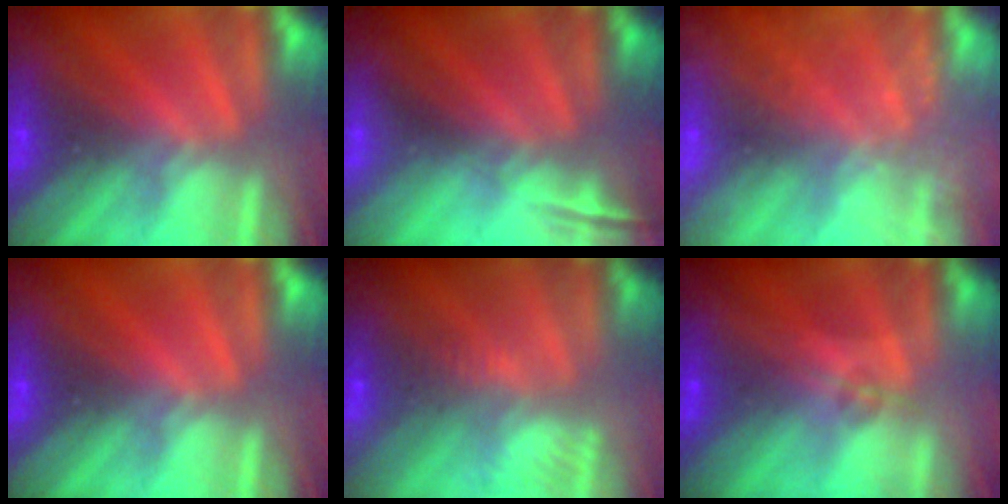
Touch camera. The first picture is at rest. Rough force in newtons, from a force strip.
{"total": 1.8}
{"total": 2.4}
{"total": 0.0}
{"total": 2.6}
{"total": 1.7}